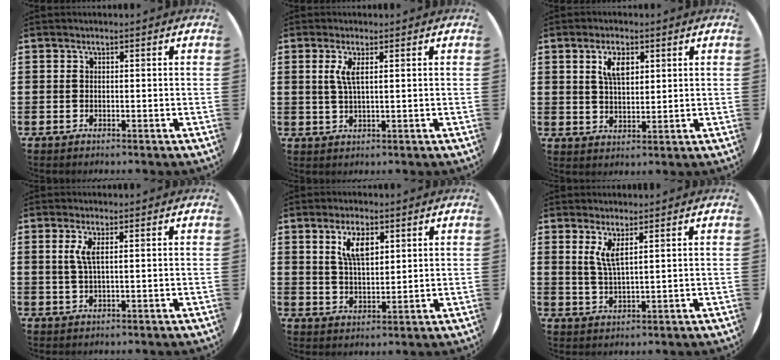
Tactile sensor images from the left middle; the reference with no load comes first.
{"total": 2.4, "force": [0.9, 0.4, 2.2], "torque": [-0.047, 0.003, 0.015]}
{"total": 4.3, "force": [2.3, 2.0, 3.1], "torque": [-0.051, 0.003, 0.036]}
{"total": 2.3, "force": [0.9, 0.3, 2.2], "torque": [-0.044, 0.003, 0.013]}
{"total": 5.4, "force": [2.9, 2.2, 3.9], "torque": [-0.068, 0.003, 0.047]}
{"total": 3.4, "force": [2.2, 0.5, 2.6], "torque": [-0.055, 0.002, 0.037]}